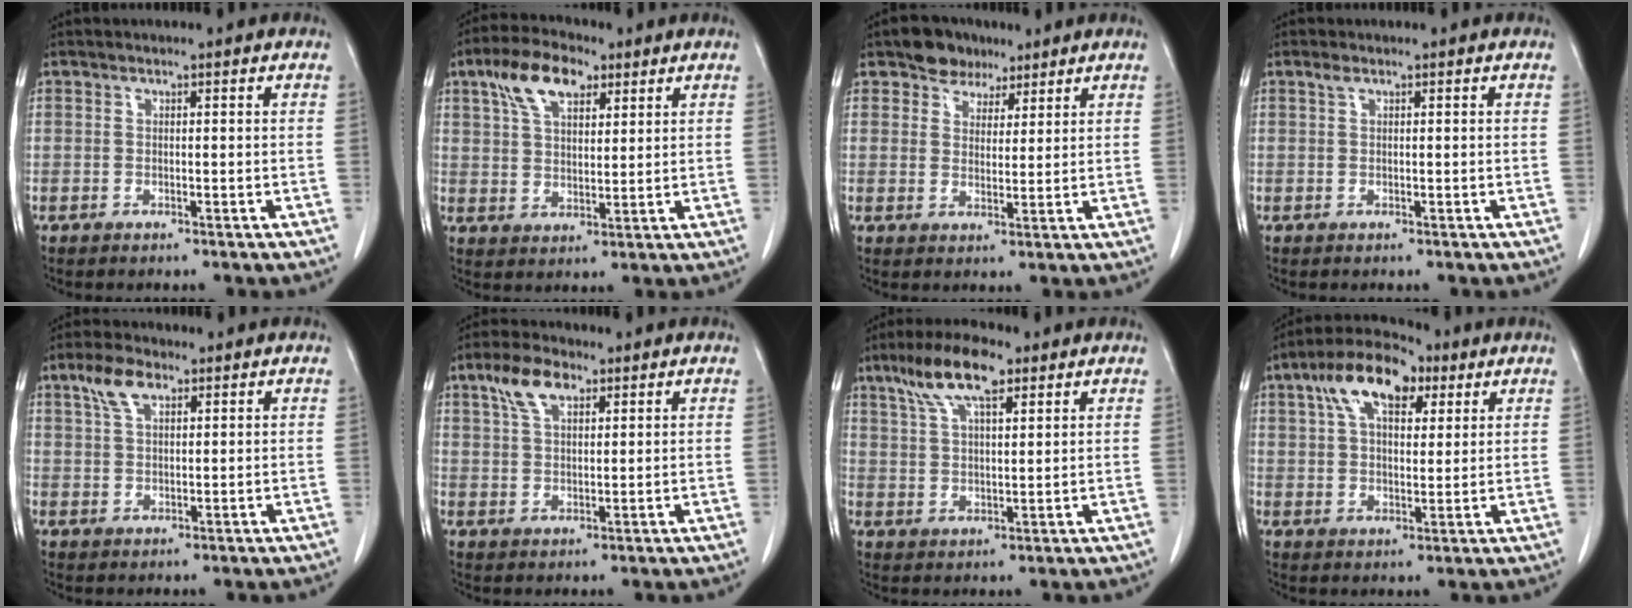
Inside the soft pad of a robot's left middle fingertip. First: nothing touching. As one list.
[{"total": 9.1, "force": [5.0, 4.3, 6.2], "torque": [-0.122, 0.023, 0.094]}, {"total": 5.2, "force": [3.7, 3.4, 1.4], "torque": [-0.022, 0.012, 0.064]}, {"total": 0.7, "force": [0.5, 0.3, 0.4], "torque": [-0.011, 0.008, 0.009]}, {"total": 4.9, "force": [2.8, 2.2, 3.4], "torque": [-0.074, 0.013, 0.056]}, {"total": 6.2, "force": [3.5, 2.8, 4.2], "torque": [-0.087, 0.015, 0.068]}, {"total": 9.8, "force": [6.0, 2.9, 7.2], "torque": [-0.140, 0.020, 0.110]}, {"total": 11.9, "force": [5.8, 5.7, 8.8], "torque": [-0.158, 0.035, 0.098]}]